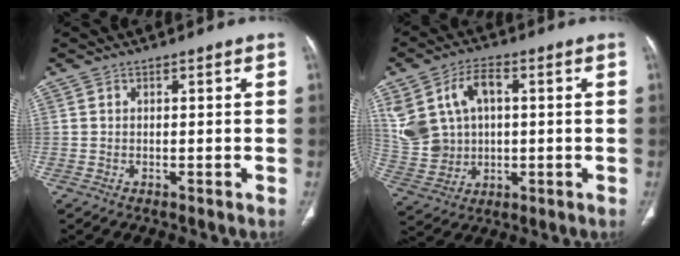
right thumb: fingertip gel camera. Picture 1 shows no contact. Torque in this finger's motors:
{"motor_torque": [0.12, 0.14, 0.54, 0.78, 0.07]}